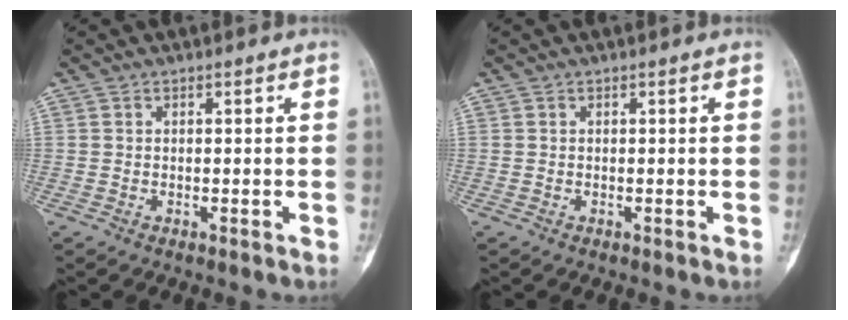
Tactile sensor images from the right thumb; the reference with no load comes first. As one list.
[{"total": 0.0}]